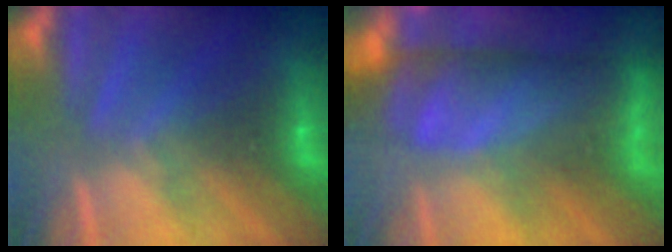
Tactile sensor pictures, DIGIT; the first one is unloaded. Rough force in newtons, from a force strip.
{"total": 8.7}